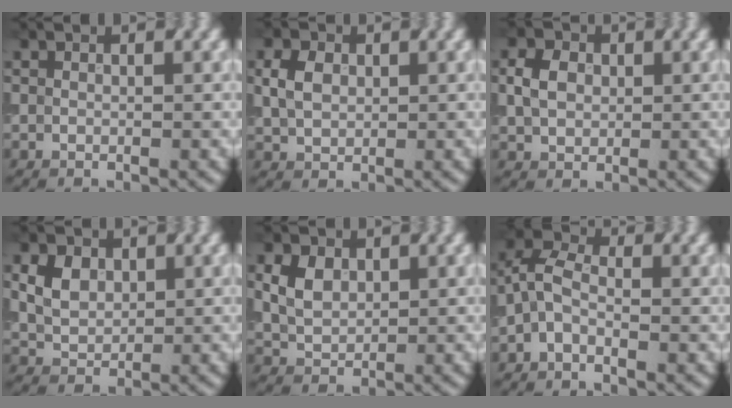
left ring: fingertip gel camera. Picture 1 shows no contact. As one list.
[{"total": 2.8, "force": [0.5, 2.0, 1.8], "torque": [-0.045, 0.010, 0.015]}, {"total": 2.8, "force": [0.2, 2.1, 1.8], "torque": [-0.043, 0.009, 0.010]}, {"total": 3.7, "force": [1.3, 2.6, 2.3], "torque": [-0.054, 0.011, 0.026]}, {"total": 3.1, "force": [0.9, 2.2, 2.0], "torque": [-0.048, 0.007, 0.023]}, {"total": 2.9, "force": [-1.2, 1.5, 2.2], "torque": [-0.049, 0.018, -0.026]}]